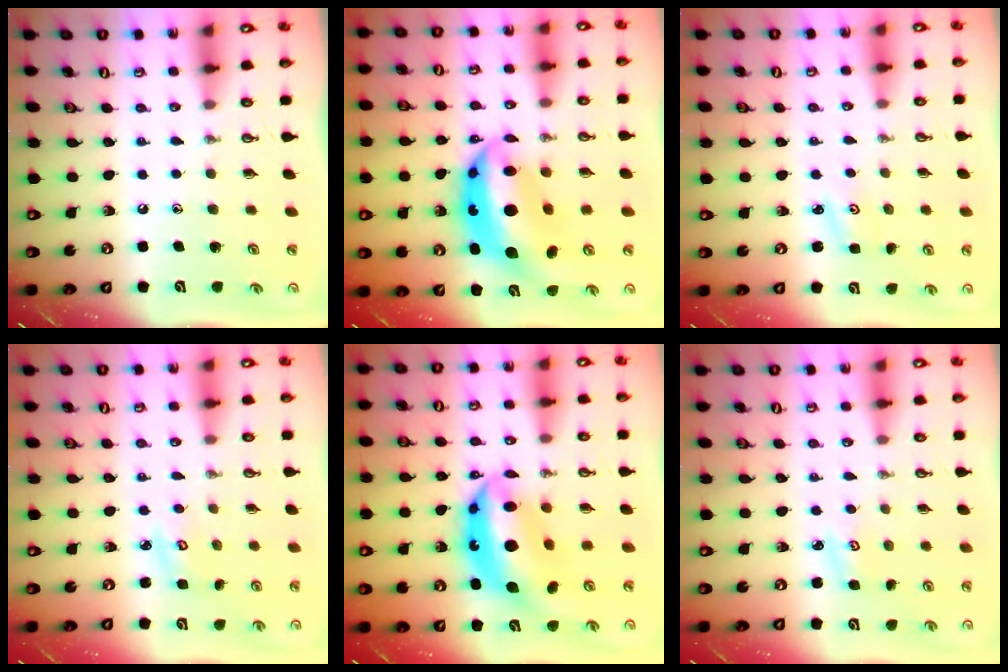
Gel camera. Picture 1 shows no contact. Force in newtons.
{"total": 15.4, "press": 15.4, "slide": 1.3}
{"total": 2.2, "press": 2.2, "slide": 0.3}
{"total": 3.9, "press": 3.9, "slide": 0.2}
{"total": 18.1, "press": 18.1, "slide": 1.3}
{"total": 2.8, "press": 2.8, "slide": 0.2}